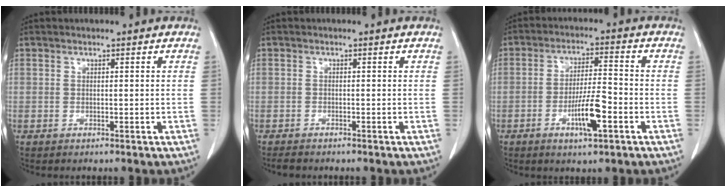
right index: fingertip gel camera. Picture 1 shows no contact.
{"total": 1.5, "force": [-1.4, 0.1, 0.4], "torque": [-0.011, -0.004, -0.023]}
{"total": 7.5, "force": [-3.1, 1.1, 6.7], "torque": [-0.124, -0.001, -0.052]}